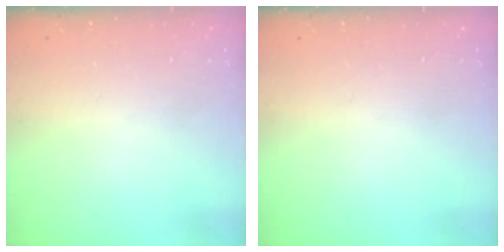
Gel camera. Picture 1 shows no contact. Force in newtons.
{"total": 0.0}